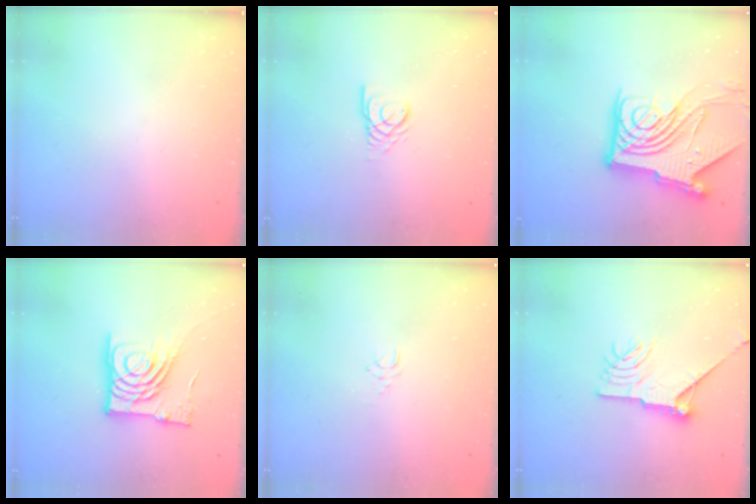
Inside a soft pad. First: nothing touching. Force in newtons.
{"total": 3.0, "press": 2.9, "slide": 0.3}
{"total": 20.6, "press": 20.4, "slide": 2.3}
{"total": 14.9, "press": 14.8, "slide": 1.8}
{"total": 5.0, "press": 4.9, "slide": 0.3}
{"total": 12.8, "press": 12.8, "slide": 0.8}